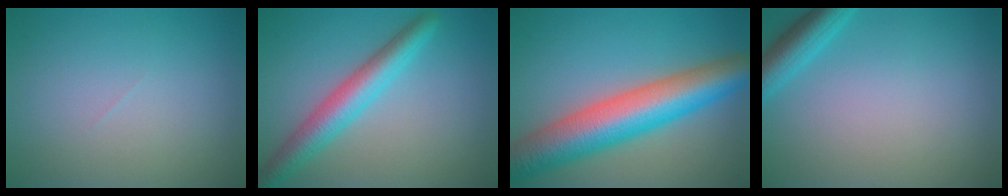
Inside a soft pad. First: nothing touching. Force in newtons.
{"total": 4.7, "press": 4.7, "slide": 0.1}
{"total": 10.0, "press": 10.0, "slide": 0.3}
{"total": 3.3, "press": 3.3, "slide": 0.2}